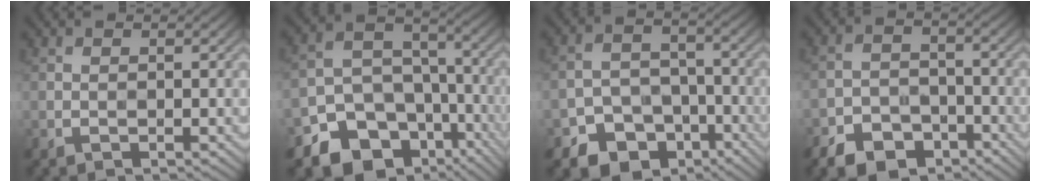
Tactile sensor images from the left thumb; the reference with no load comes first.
{"total": 16.0, "force": [-9.6, 11.2, 6.2], "torque": [-0.148, -0.038, -0.138]}
{"total": 9.6, "force": [-6.4, 6.5, 3.2], "torque": [-0.058, -0.009, -0.109]}
{"total": 7.5, "force": [-5.4, 4.1, 3.1], "torque": [-0.060, -0.011, -0.100]}